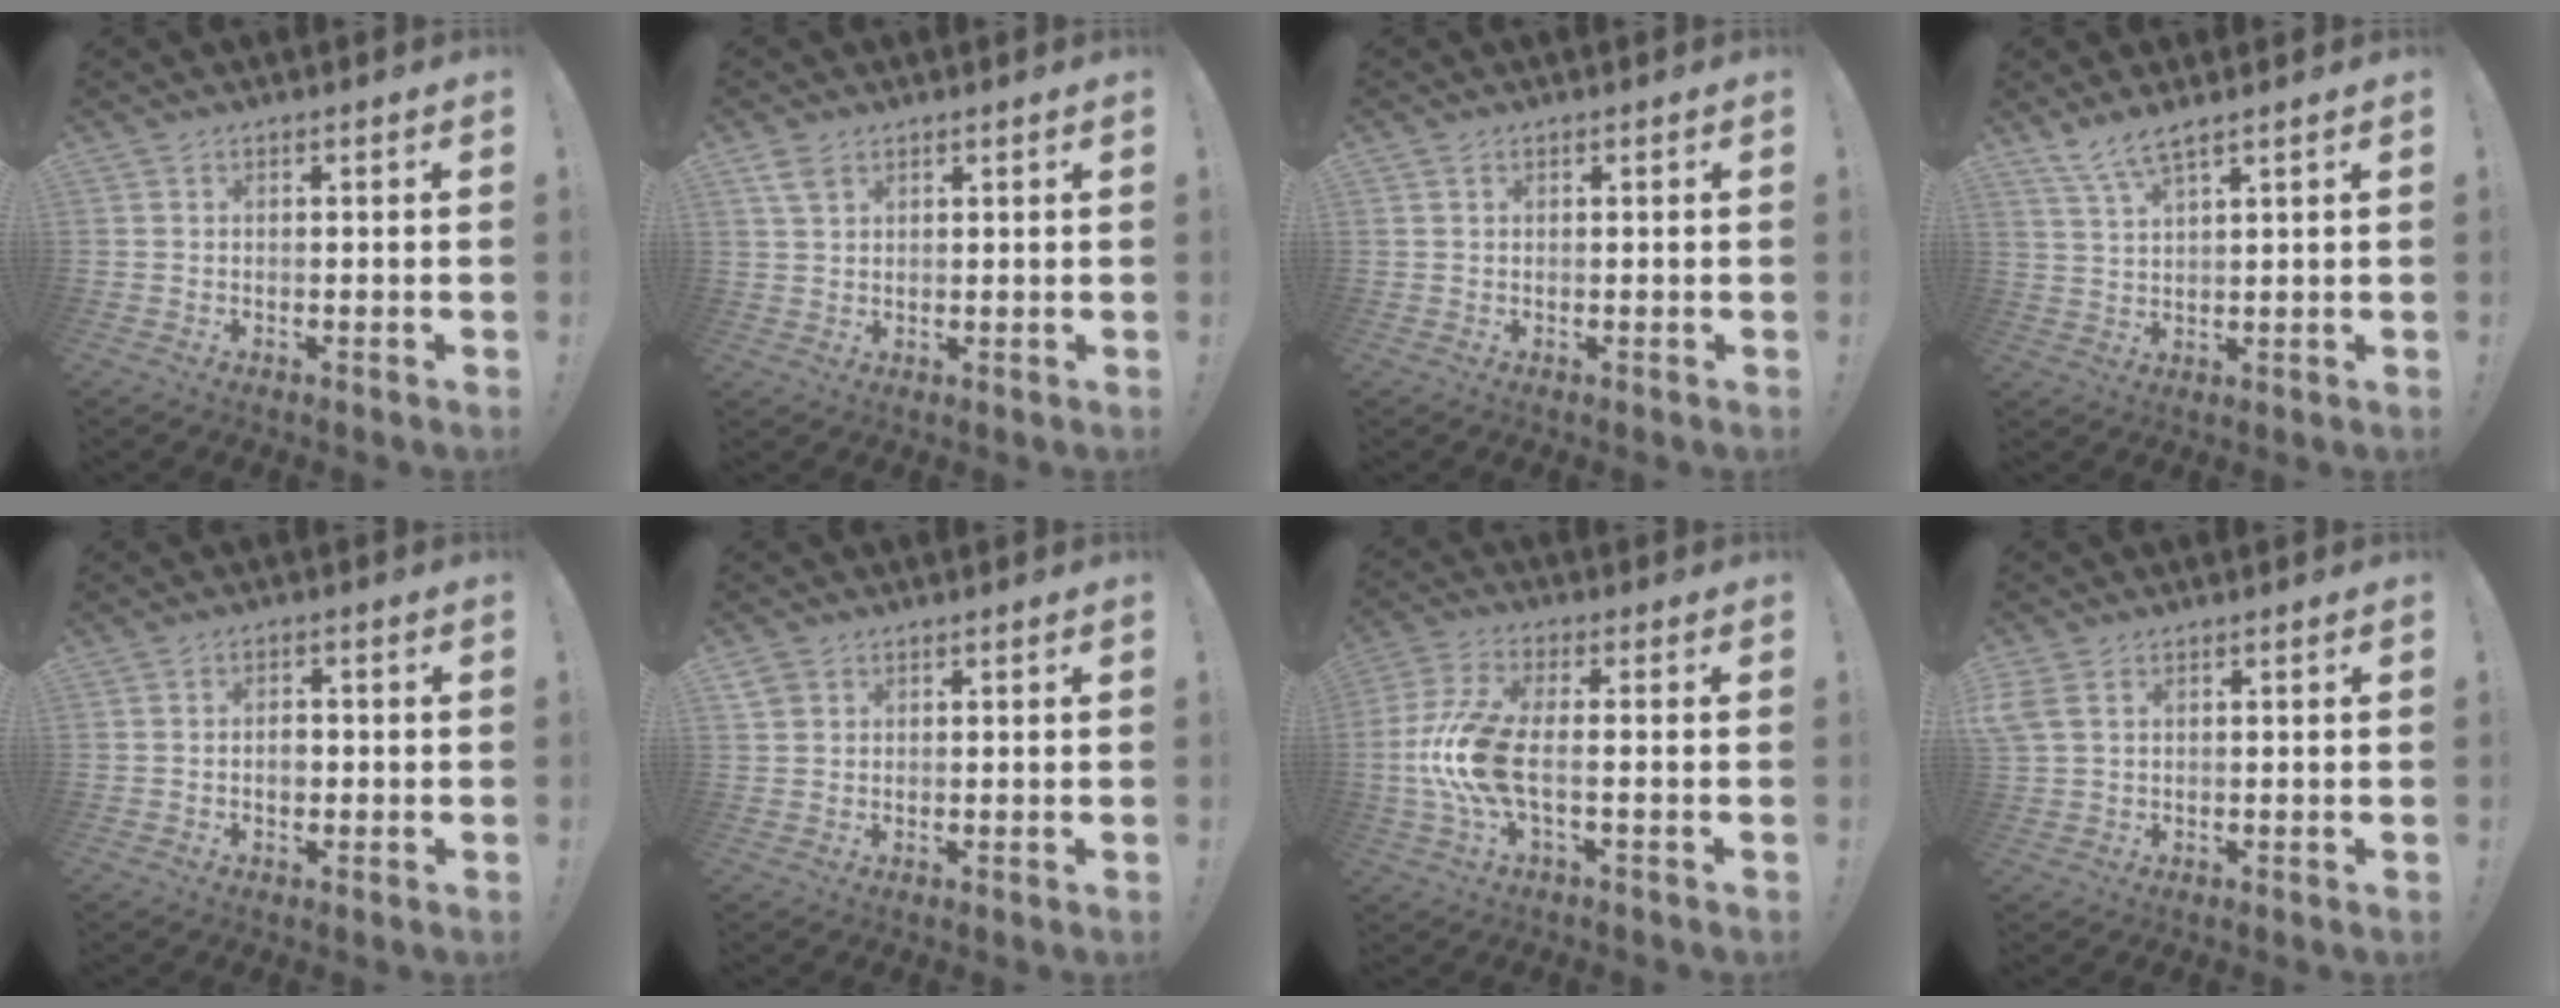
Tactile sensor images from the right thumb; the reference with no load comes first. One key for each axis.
{"total": 4.9, "fx": 3.1, "fy": 3.3, "fz": 2.1, "tx": -0.025, "ty": -0.014, "tz": 0.057}
{"total": 0.9, "fx": 0.5, "fy": 0.6, "fz": 0.4, "tx": -0.004, "ty": -0.001, "tz": 0.009}
{"total": 5.4, "fx": 4.3, "fy": 0.5, "fz": 3.2, "tx": -0.073, "ty": -0.016, "tz": 0.078}
{"total": 2.8, "fx": -0.7, "fy": 1.9, "fz": 1.9, "tx": -0.022, "ty": 0.003, "tz": -0.016}
{"total": 2.7, "fx": 1.7, "fy": 2.0, "fz": 0.7, "tx": -0.008, "ty": -0.005, "tz": 0.032}
{"total": 13.7, "fx": -2.0, "fy": 5.5, "fz": 12.4, "tx": -0.250, "ty": -0.003, "tz": -0.033}
{"total": 3.8, "fx": 1.7, "fy": 2.4, "fz": 2.5, "tx": -0.055, "ty": 0.000, "tz": 0.034}